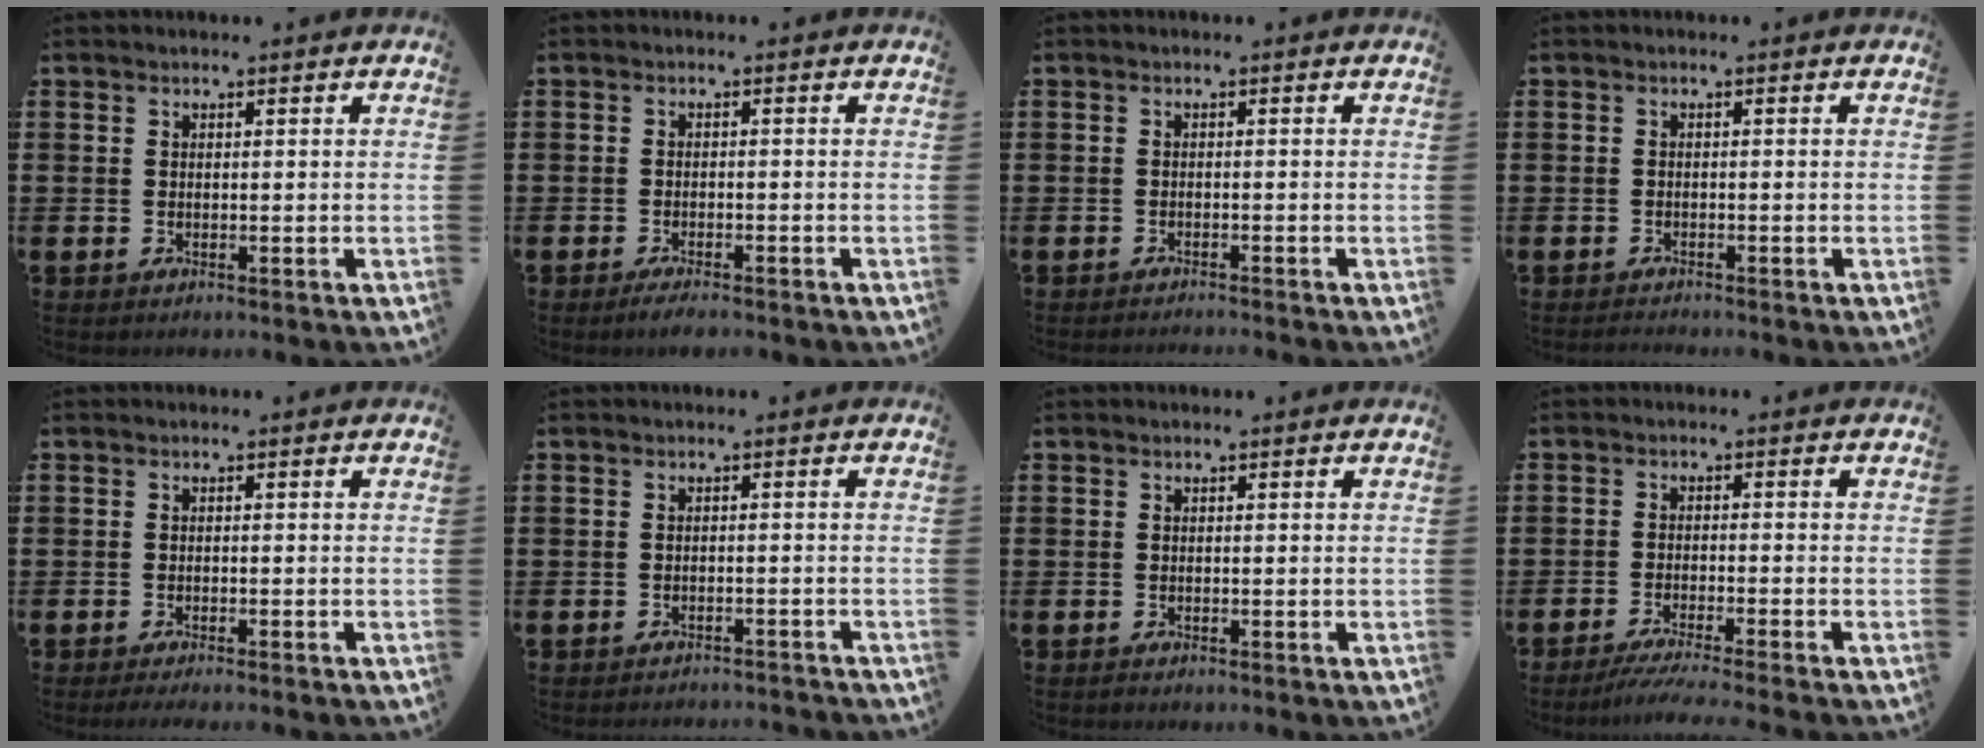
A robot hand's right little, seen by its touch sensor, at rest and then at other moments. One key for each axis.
{"total": 1.2, "fx": -1.0, "fy": 0.0, "fz": 0.7, "tx": -0.004, "ty": -0.001, "tz": -0.020}
{"total": 0.7, "fx": -0.7, "fy": -0.2, "fz": 0.0, "tx": 0.000, "ty": -0.001, "tz": -0.015}
{"total": 0.7, "fx": -0.7, "fy": -0.1, "fz": 0.1, "tx": -0.003, "ty": -0.003, "tz": -0.013}
{"total": 0.6, "fx": -0.4, "fy": -0.2, "fz": 0.3, "tx": -0.002, "ty": -0.001, "tz": -0.008}
{"total": 1.0, "fx": -1.0, "fy": -0.2, "fz": -0.1, "tx": 0.001, "ty": 0.004, "tz": -0.020}
{"total": 0.0}
{"total": 2.8, "fx": -2.2, "fy": -0.3, "fz": 1.6, "tx": -0.023, "ty": -0.006, "tz": -0.041}